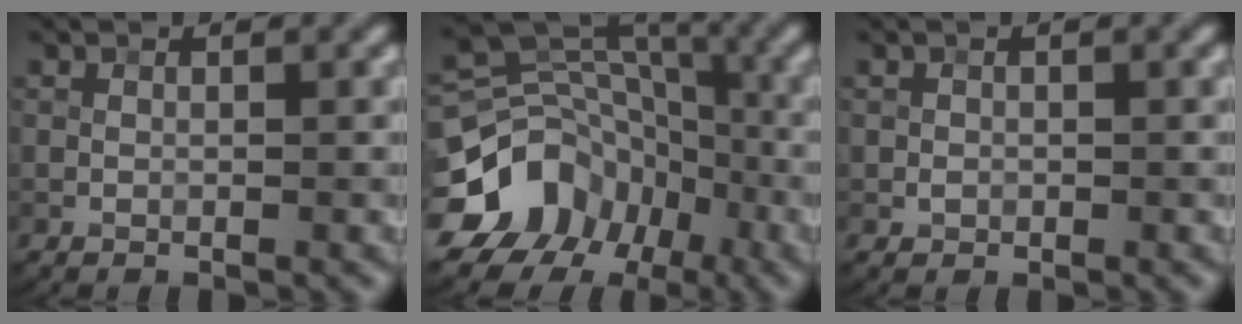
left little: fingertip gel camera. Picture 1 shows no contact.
{"total": 12.3, "force": [-5.8, 9.8, 4.5], "torque": [-0.091, 0.001, -0.111]}
{"total": 0.6, "force": [0.0, 0.6, 0.2], "torque": [-0.001, -0.003, 0.003]}